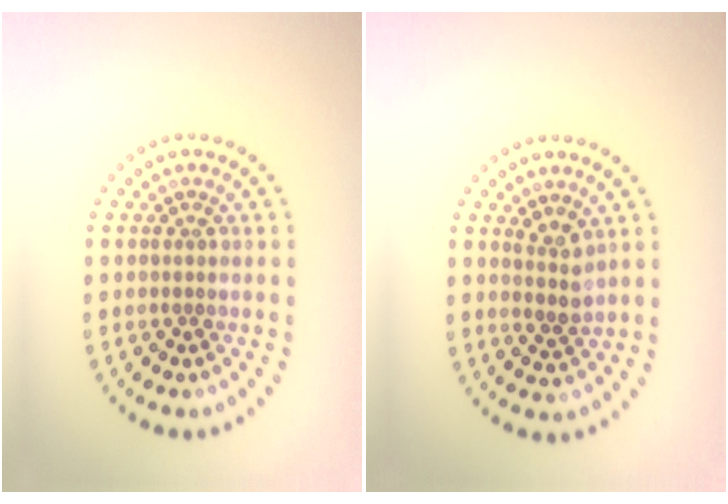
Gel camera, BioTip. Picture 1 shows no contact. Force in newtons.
{"total": 1.9, "press": 1.4, "slide": 1.3}